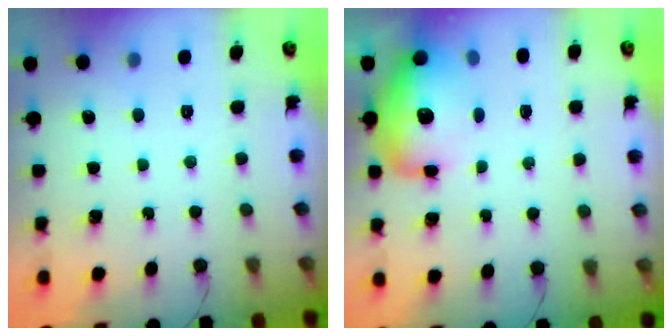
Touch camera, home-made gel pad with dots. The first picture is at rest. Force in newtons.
{"total": 15.6, "press": 15.2, "slide": 3.8}